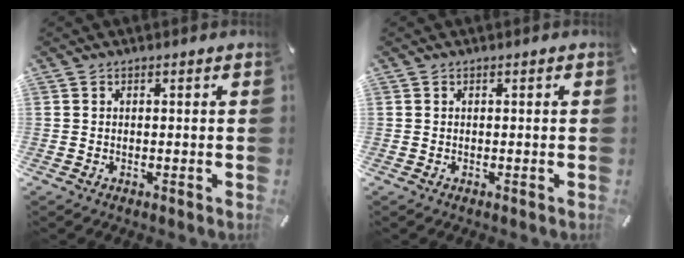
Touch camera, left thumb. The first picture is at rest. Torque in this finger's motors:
{"motor_torque": [0.13, 0.36, 0.00, -0.13, 0.01]}